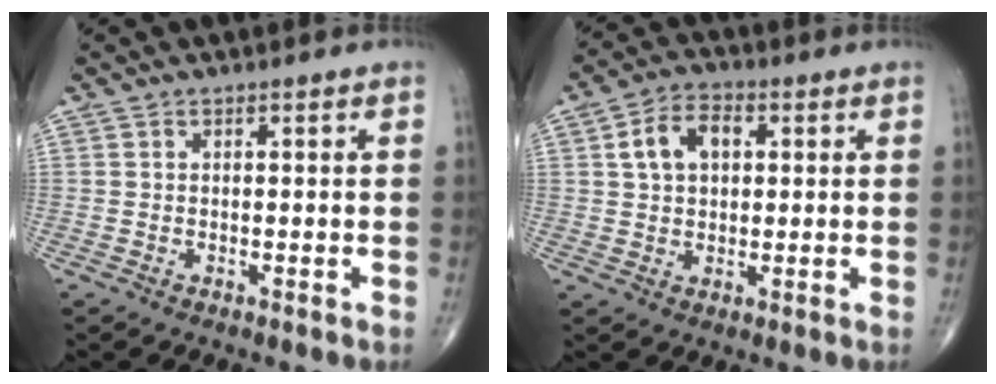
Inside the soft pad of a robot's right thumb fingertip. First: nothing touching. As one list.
[{"total": 7.5, "force": [1.9, 4.9, 5.4], "torque": [-0.083, 0.013, 0.028]}]